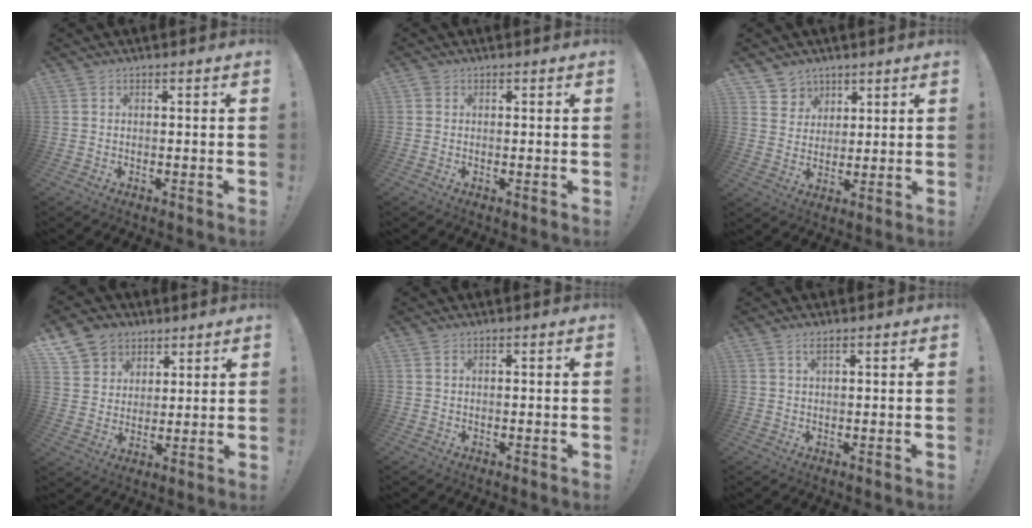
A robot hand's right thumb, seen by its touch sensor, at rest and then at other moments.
{"total": 0.9, "force": [0.4, 0.8, 0.2], "torque": [-0.006, 0.002, 0.009]}
{"total": 6.6, "force": [4.2, 5.1, 0.1], "torque": [-0.006, -0.037, 0.083]}
{"total": 9.7, "force": [5.4, 7.9, 1.8], "torque": [-0.026, -0.036, 0.111]}
{"total": 0.5, "force": [0.3, 0.2, 0.3], "torque": [-0.010, 0.002, 0.007]}
{"total": 1.9, "force": [1.1, 0.6, 1.4], "torque": [-0.029, -0.001, 0.019]}